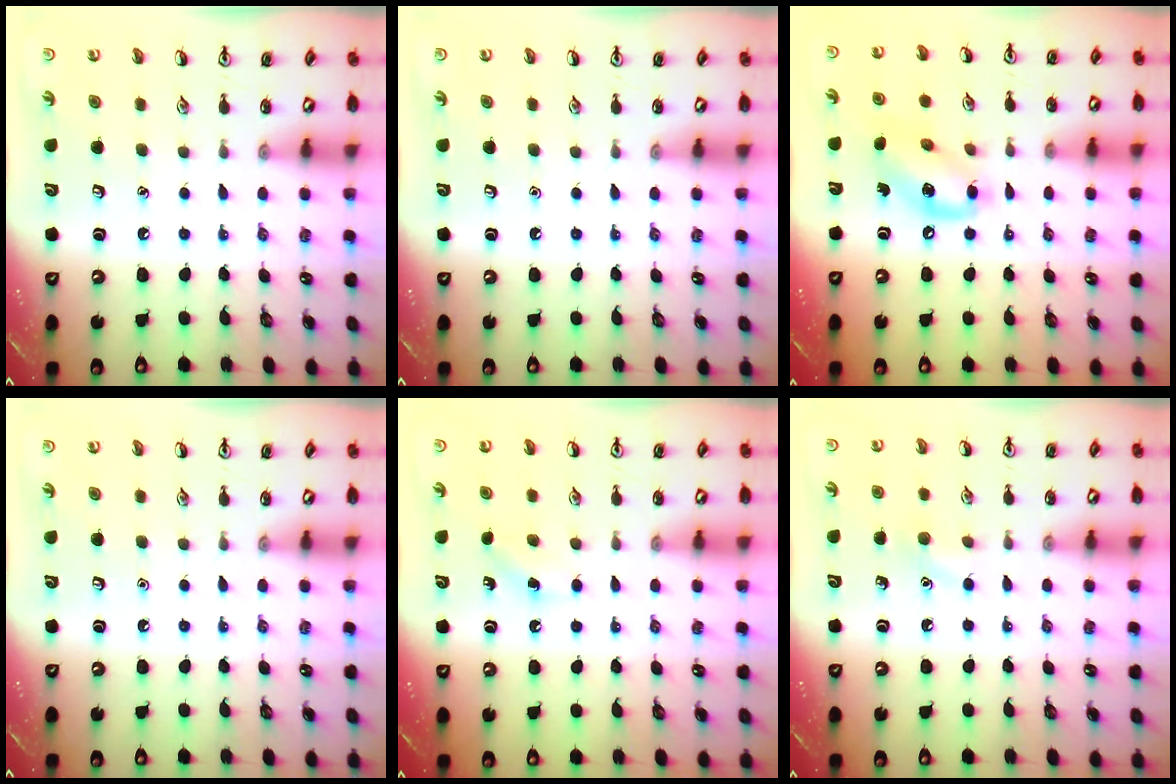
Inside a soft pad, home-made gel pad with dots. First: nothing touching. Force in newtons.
{"total": 0.0}
{"total": 11.8, "press": 11.5, "slide": 2.6}
{"total": 0.0}
{"total": 2.8, "press": 2.6, "slide": 1.0}
{"total": 5.7, "press": 5.5, "slide": 1.5}